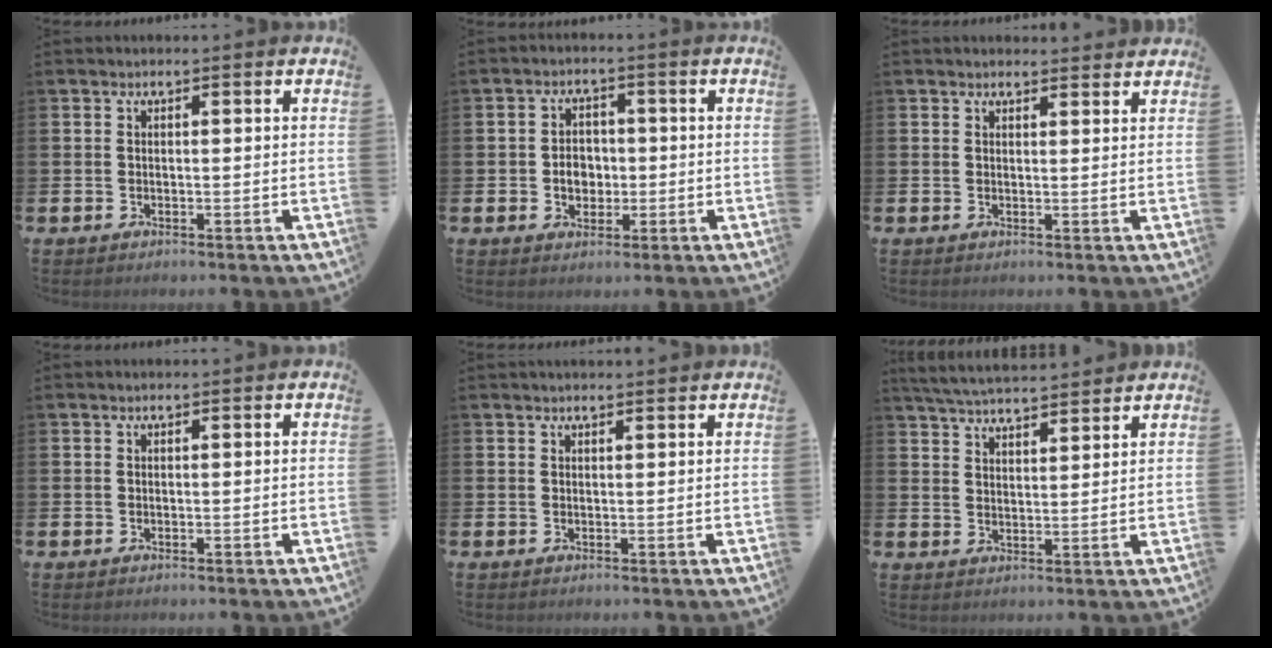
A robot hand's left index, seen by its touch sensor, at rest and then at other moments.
{"total": 3.6, "force": [-0.4, 2.9, 2.1], "torque": [-0.024, 0.000, -0.016]}
{"total": 1.8, "force": [1.7, 0.5, 0.0], "torque": [0.005, -0.005, 0.030]}
{"total": 0.0}
{"total": 1.0, "force": [0.9, 0.0, 0.2], "torque": [0.004, -0.004, 0.016]}
{"total": 5.1, "force": [5.0, 0.5, 0.6], "torque": [-0.022, -0.028, 0.089]}